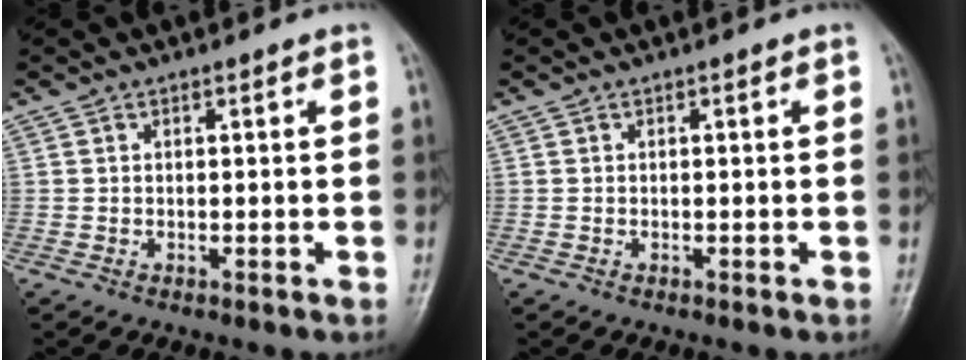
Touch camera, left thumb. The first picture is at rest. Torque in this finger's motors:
{"motor_torque": [0.01, 0.01, 0.03, -0.05, 0.00]}